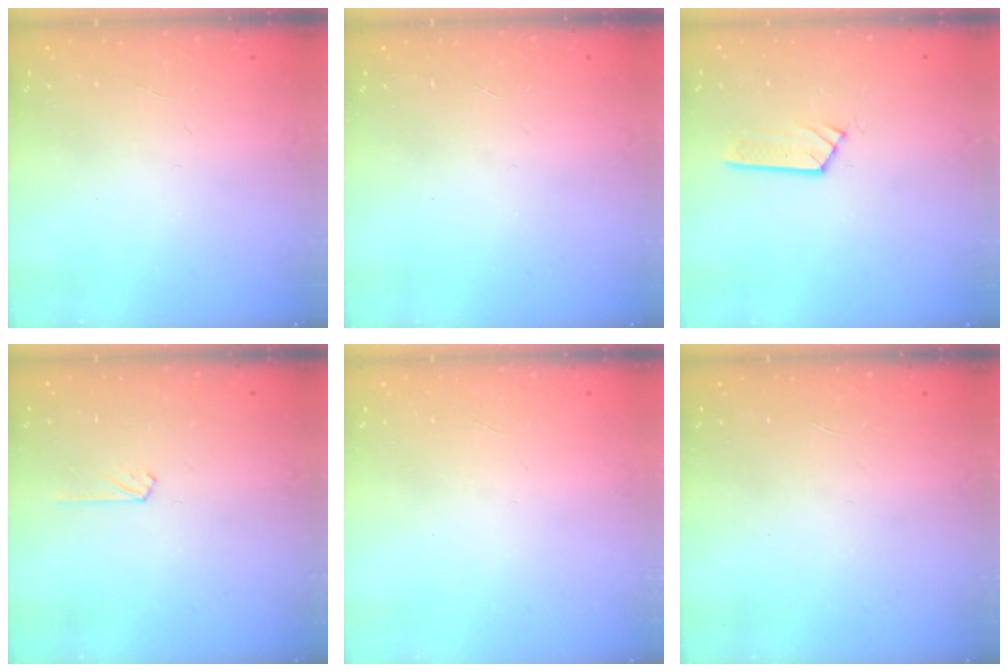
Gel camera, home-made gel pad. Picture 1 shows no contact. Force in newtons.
{"total": 0.0}
{"total": 3.6, "press": 3.6, "slide": 0.3}
{"total": 2.5, "press": 2.5, "slide": 0.3}
{"total": 0.0}
{"total": 0.0}